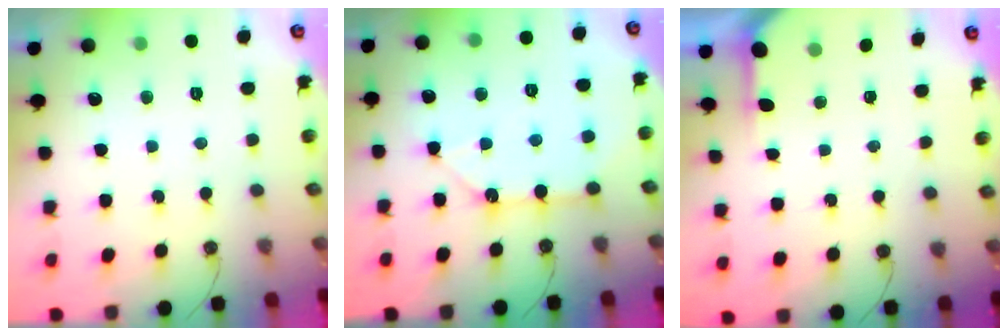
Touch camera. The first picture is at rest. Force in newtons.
{"total": 10.8, "press": 10.8, "slide": 0.6}
{"total": 2.1, "press": 2.1, "slide": 0.3}